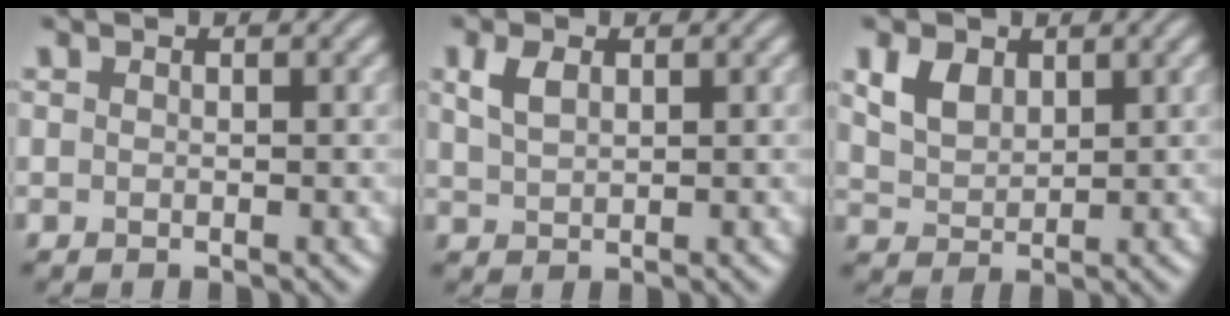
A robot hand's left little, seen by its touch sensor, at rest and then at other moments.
{"total": 2.1, "force": [1.1, 1.1, 1.5], "torque": [-0.036, 0.004, 0.025]}
{"total": 3.1, "force": [1.6, 2.0, 1.7], "torque": [-0.042, 0.000, 0.034]}